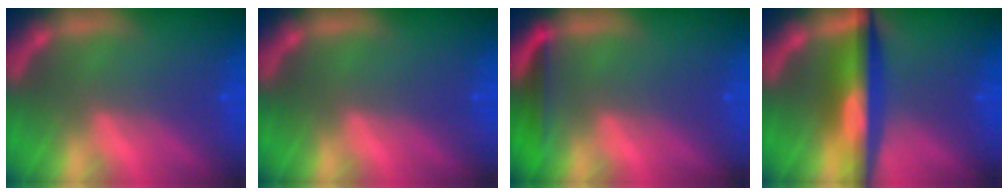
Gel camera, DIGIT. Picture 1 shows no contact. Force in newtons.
{"total": 0.0}
{"total": 2.5}
{"total": 7.1}